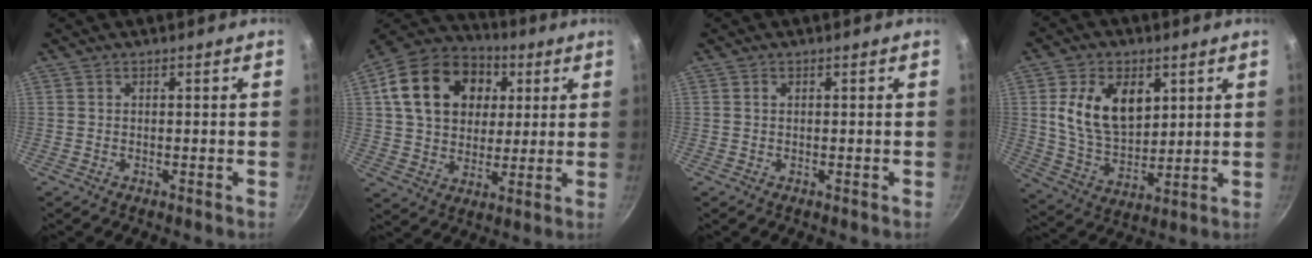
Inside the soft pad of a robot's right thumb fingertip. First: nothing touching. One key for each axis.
{"total": 21.0, "fx": 5.6, "fy": 15.9, "fz": 12.6, "tx": -0.197, "ty": 0.015, "tz": 0.089}
{"total": 0.6, "fx": 0.2, "fy": 0.4, "fz": 0.4, "tx": -0.005, "ty": 0.003, "tz": 0.003}
{"total": 14.6, "fx": 4.2, "fy": 9.5, "fz": 10.3, "tx": -0.155, "ty": -0.023, "tz": 0.080}